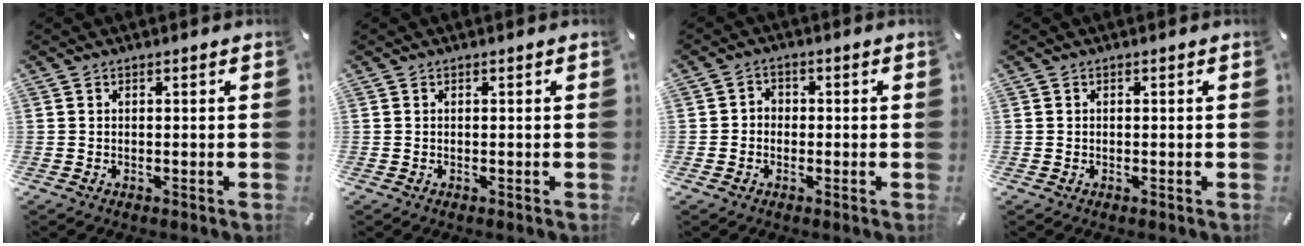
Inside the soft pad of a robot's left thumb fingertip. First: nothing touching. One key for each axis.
{"total": 0.0}
{"total": 2.7, "fx": -1.3, "fy": 2.3, "fz": 0.6, "tx": -0.011, "ty": 0.012, "tz": -0.028}
{"total": 0.0}